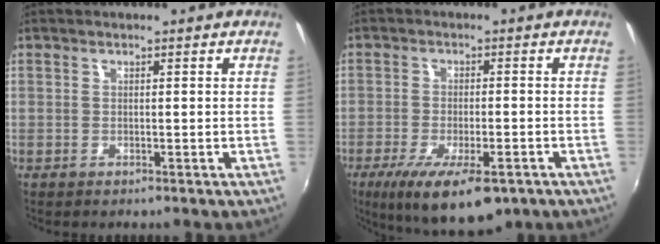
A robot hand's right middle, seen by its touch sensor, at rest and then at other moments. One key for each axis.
{"total": 14.2, "fx": -8.5, "fy": 4.8, "fz": 10.3, "tx": -0.197, "ty": -0.044, "tz": -0.132}